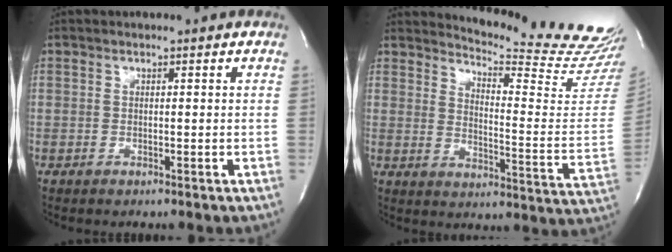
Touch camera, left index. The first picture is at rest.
{"total": 18.8, "force": [18.3, -0.9, 4.5], "torque": [-0.079, -0.152, 0.215]}